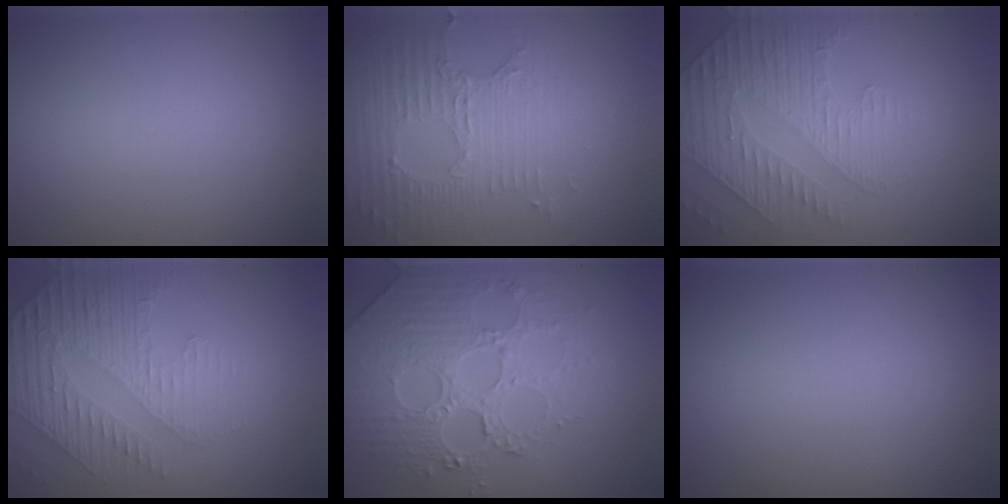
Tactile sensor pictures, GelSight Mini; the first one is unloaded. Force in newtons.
{"total": 5.2, "press": 3.4, "slide": 3.9}
{"total": 4.5, "press": 3.5, "slide": 2.9}
{"total": 4.7, "press": 3.4, "slide": 3.3}
{"total": 5.2, "press": 5.0, "slide": 1.6}
{"total": 0.0}